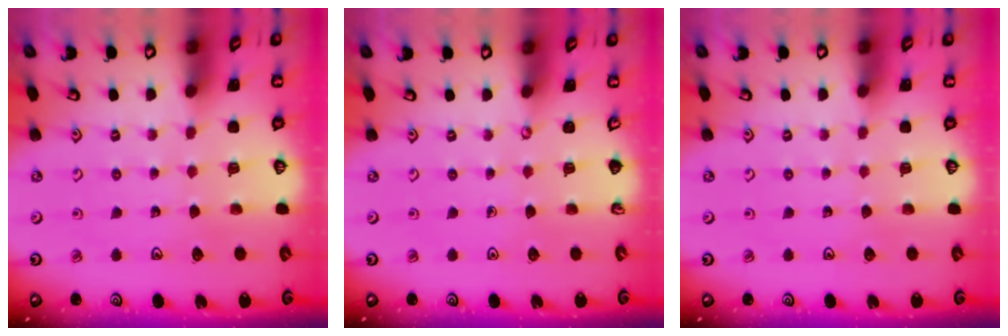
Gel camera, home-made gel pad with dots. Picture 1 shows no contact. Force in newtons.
{"total": 0.0}
{"total": 0.0}